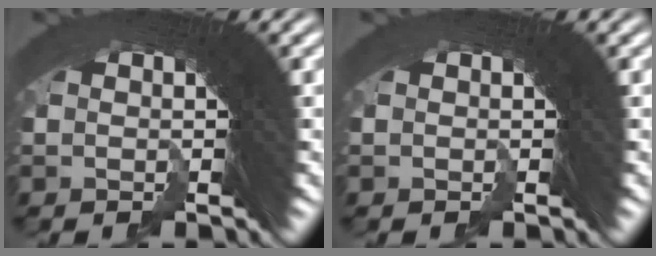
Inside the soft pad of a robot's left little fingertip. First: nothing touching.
{"total": 0.0}